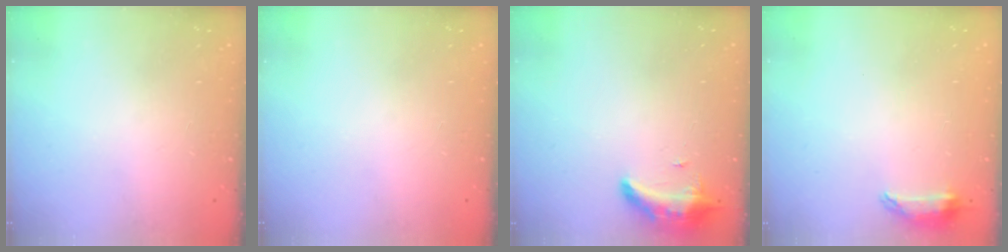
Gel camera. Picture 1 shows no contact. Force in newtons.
{"total": 0.0}
{"total": 8.2, "press": 8.1, "slide": 1.6}
{"total": 6.6, "press": 6.6, "slide": 0.9}